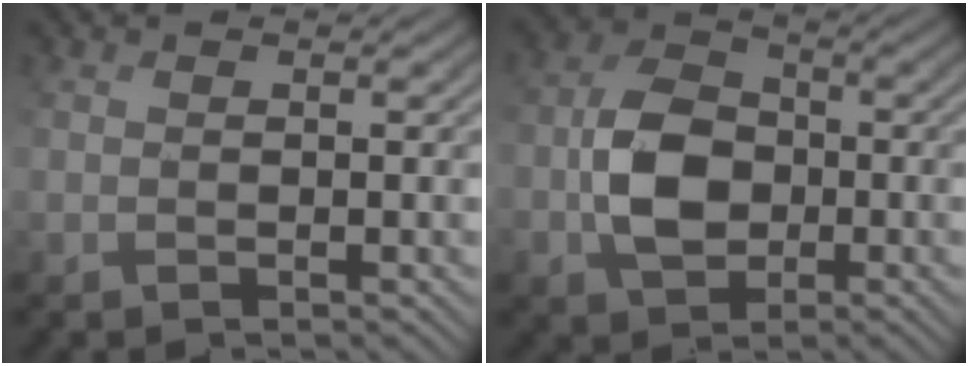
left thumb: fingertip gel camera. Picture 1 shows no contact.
{"total": 7.5, "force": [-1.6, 5.4, 4.9], "torque": [-0.101, 0.004, -0.037]}